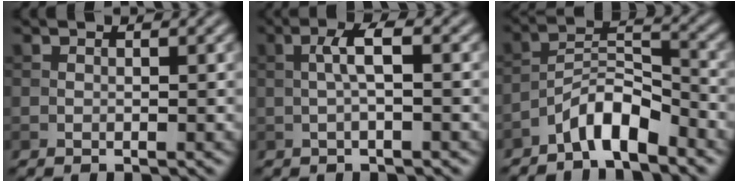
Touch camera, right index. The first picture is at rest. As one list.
[{"total": 2.5, "force": [0.0, 0.4, 2.5], "torque": [-0.048, 0.009, -0.004]}, {"total": 5.3, "force": [-4.0, 1.6, 3.1], "torque": [-0.049, 0.011, -0.079]}]